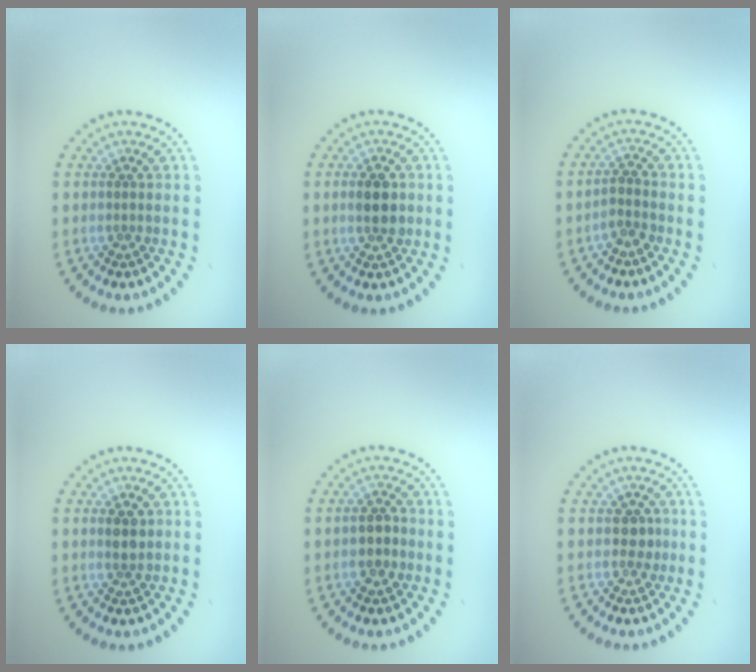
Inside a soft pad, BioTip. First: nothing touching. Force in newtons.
{"total": 2.7, "press": 2.7, "slide": 0.2}
{"total": 1.5, "press": 1.1, "slide": 1.0}
{"total": 1.7, "press": 1.6, "slide": 0.5}
{"total": 2.4, "press": 2.3, "slide": 0.5}
{"total": 1.3, "press": 1.2, "slide": 0.6}